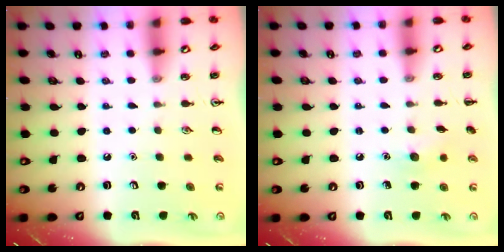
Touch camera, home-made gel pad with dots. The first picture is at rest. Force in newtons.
{"total": 6.1, "press": 5.9, "slide": 1.5}